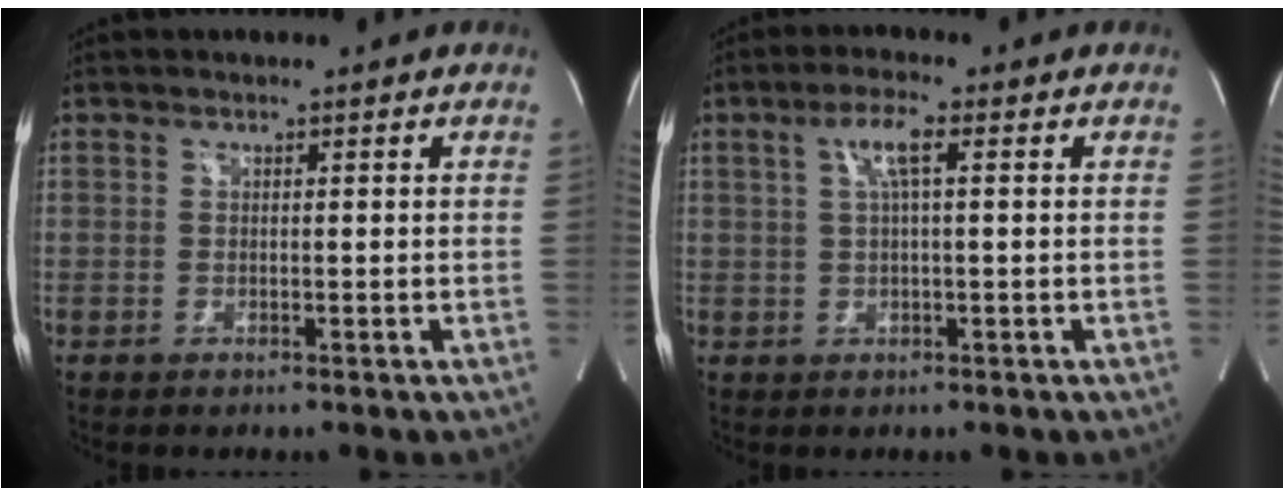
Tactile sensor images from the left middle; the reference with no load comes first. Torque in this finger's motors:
{"motor_torque": [1.03, 0.06, 0.24, 0.07]}